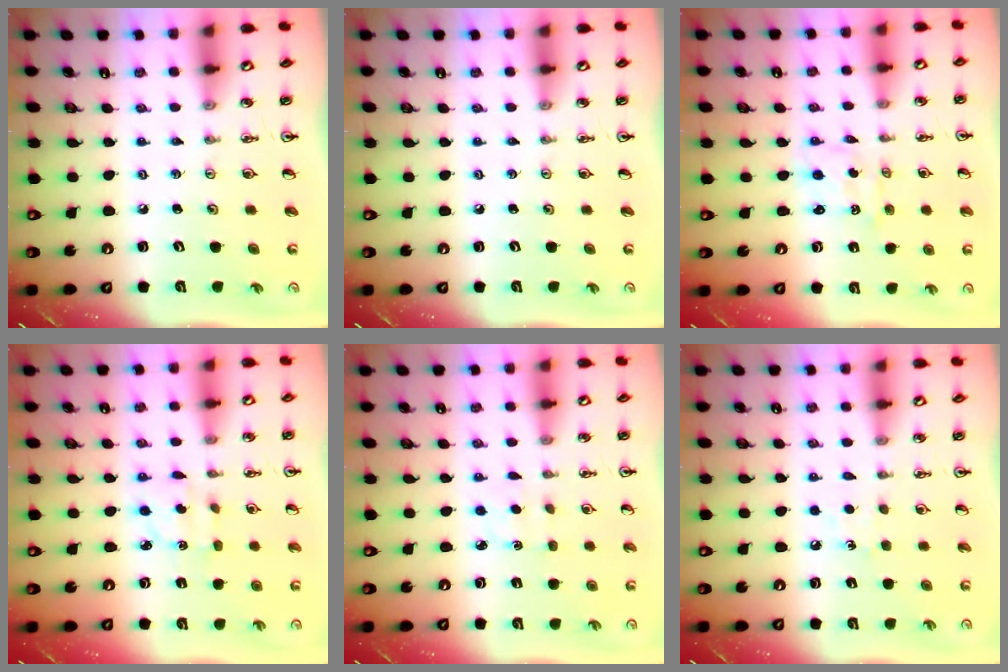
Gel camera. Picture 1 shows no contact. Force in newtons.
{"total": 0.0}
{"total": 0.7, "press": 0.7, "slide": 0.1}
{"total": 3.1, "press": 3.1, "slide": 0.5}
{"total": 2.3, "press": 2.3, "slide": 0.3}
{"total": 6.3, "press": 6.2, "slide": 0.8}